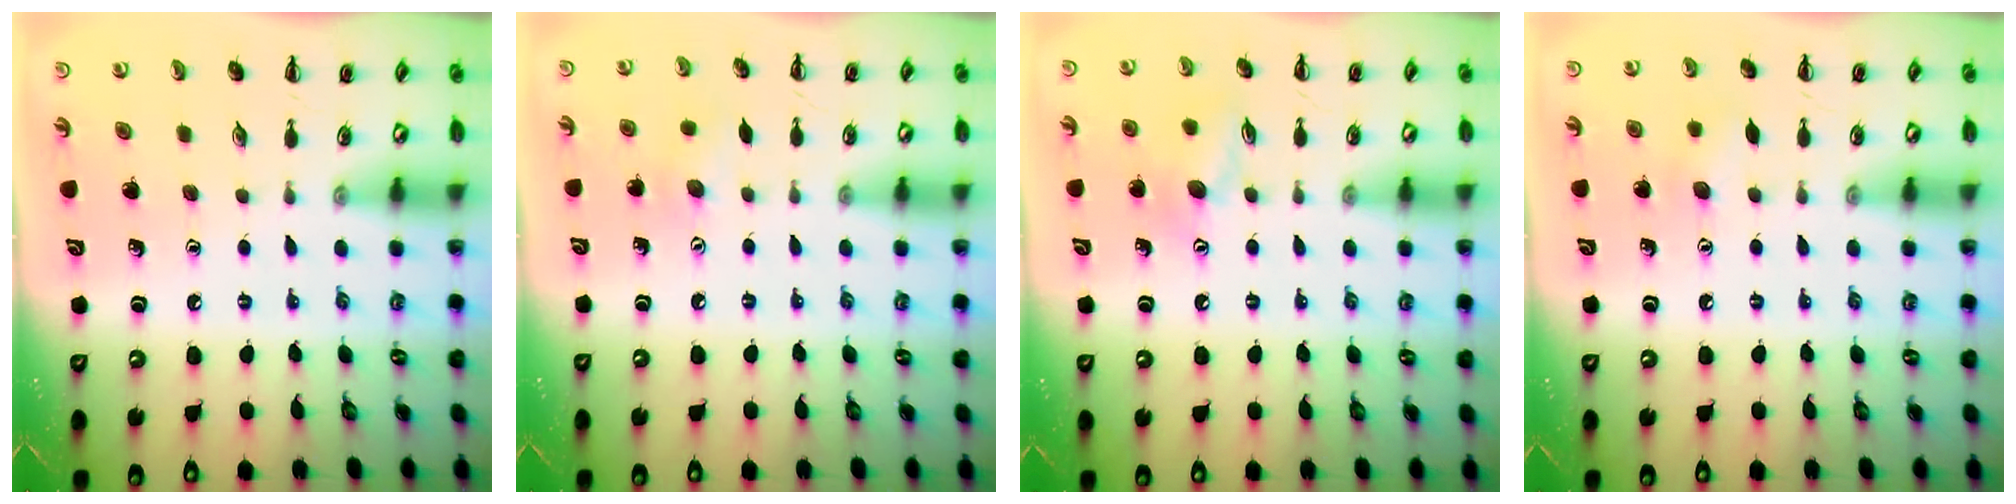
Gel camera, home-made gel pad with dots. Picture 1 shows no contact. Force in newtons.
{"total": 4.4, "press": 4.3, "slide": 1.1}
{"total": 9.1, "press": 9.1, "slide": 0.6}
{"total": 6.8, "press": 6.7, "slide": 1.2}